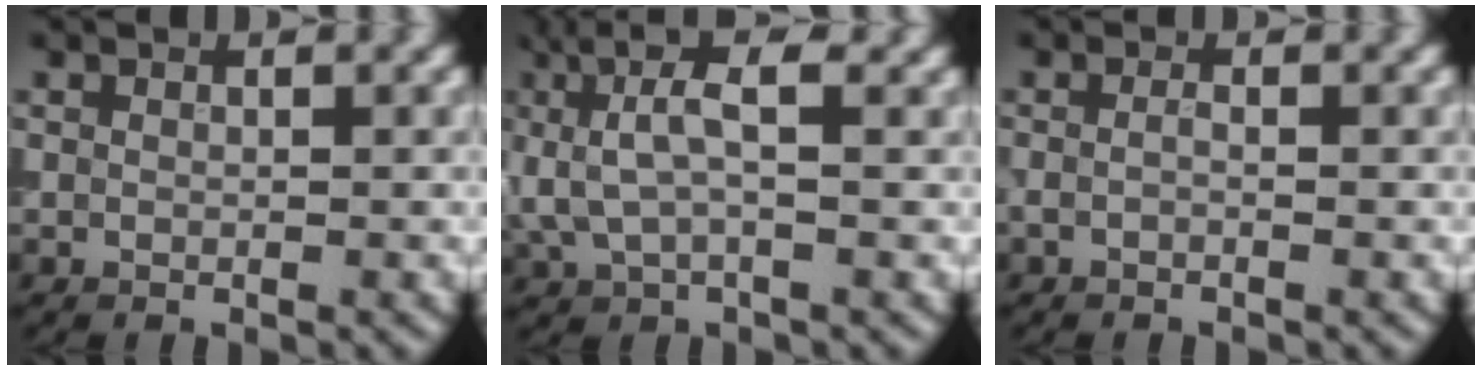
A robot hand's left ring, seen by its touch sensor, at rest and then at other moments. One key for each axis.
{"total": 4.5, "fx": 1.2, "fy": 1.7, "fz": 4.0, "tx": -0.081, "ty": 0.006, "tz": 0.020}
{"total": 0.7, "fx": -0.3, "fy": 0.1, "fz": 0.6, "tx": -0.014, "ty": -0.003, "tz": -0.006}